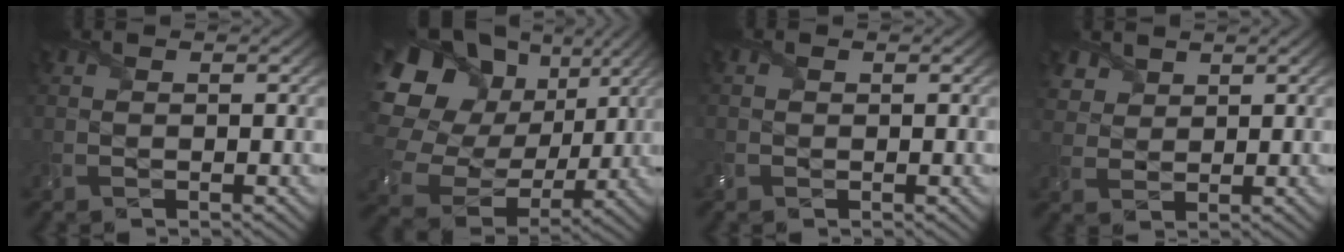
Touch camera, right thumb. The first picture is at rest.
{"total": 20.3, "force": [5.1, 16.4, 10.8], "torque": [-0.309, 0.014, 0.113]}
{"total": 0.8, "force": [-0.2, 0.8, 0.2], "torque": [-0.005, -0.004, -0.006]}
{"total": 3.4, "force": [2.4, 2.2, 0.9], "torque": [-0.037, -0.005, 0.056]}